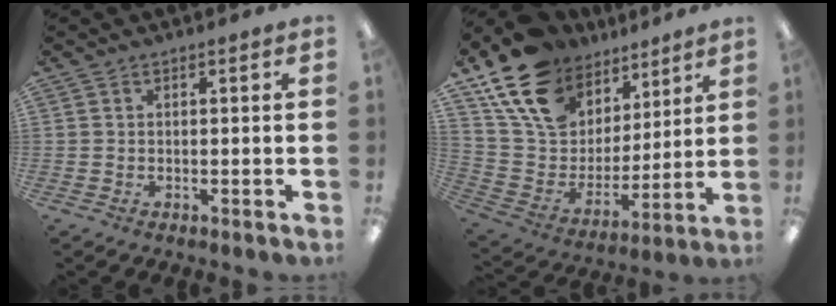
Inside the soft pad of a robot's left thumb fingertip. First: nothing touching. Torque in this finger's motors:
{"motor_torque": [0.50, 0.62, 1.23, -1.54, 0.30]}